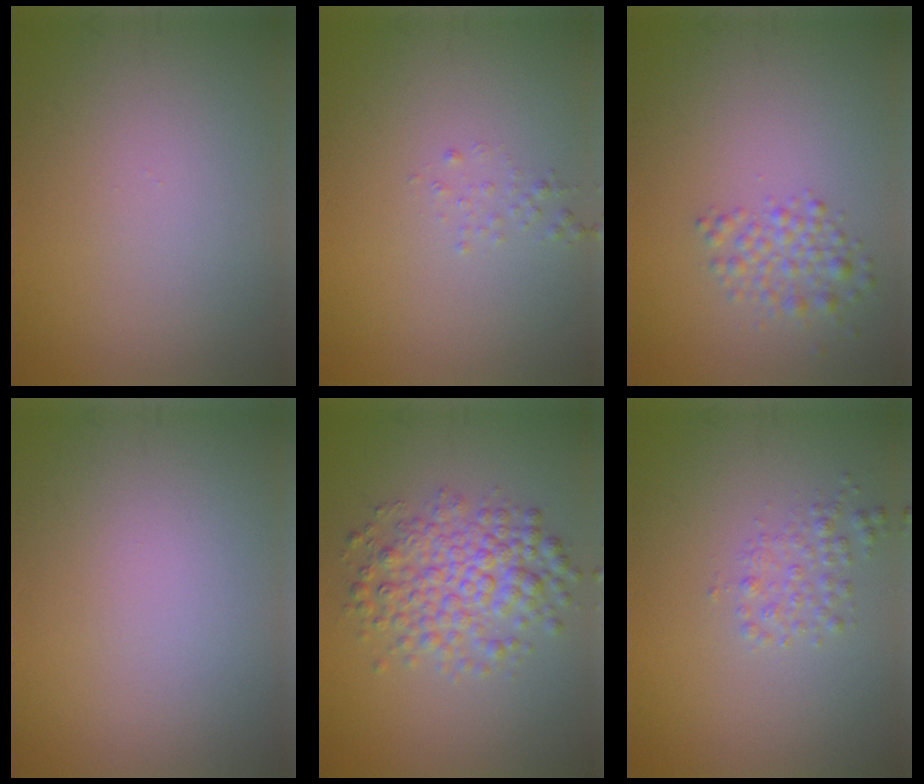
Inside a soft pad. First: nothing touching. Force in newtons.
{"total": 0.8, "press": 0.8, "slide": 0.1}
{"total": 2.3, "press": 2.3, "slide": 0.1}
{"total": 0.0}
{"total": 5.1, "press": 5.1, "slide": 0.1}
{"total": 1.7, "press": 1.7, "slide": 0.1}